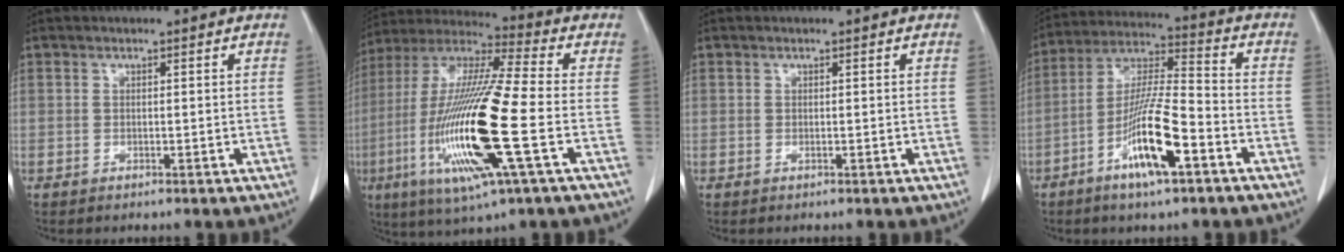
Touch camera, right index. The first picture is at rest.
{"total": 21.3, "force": [-5.3, 1.4, 20.5], "torque": [-0.446, -0.026, -0.103]}
{"total": 0.0}
{"total": 13.0, "force": [-5.9, 1.4, 11.5], "torque": [-0.224, -0.010, -0.109]}